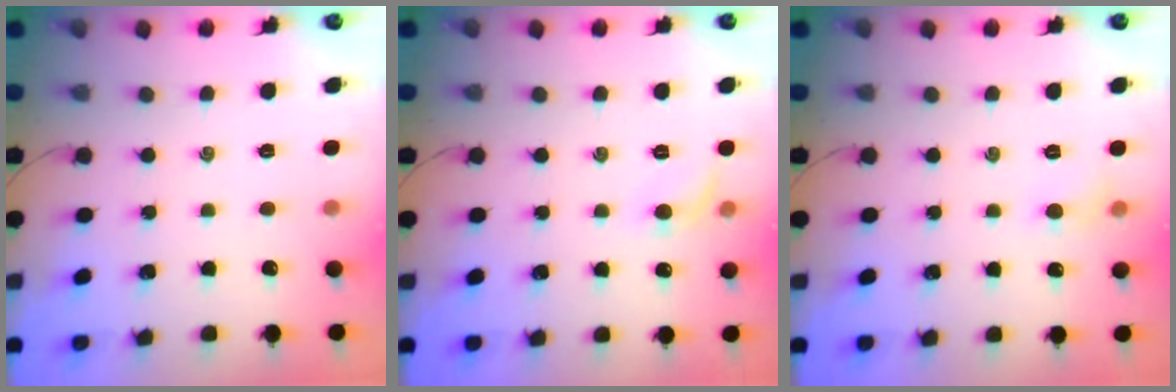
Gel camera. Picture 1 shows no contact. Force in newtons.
{"total": 5.5, "press": 5.2, "slide": 1.8}
{"total": 4.8, "press": 4.5, "slide": 1.6}